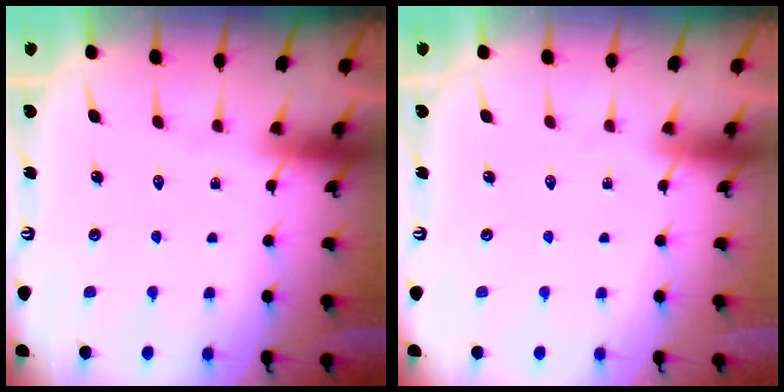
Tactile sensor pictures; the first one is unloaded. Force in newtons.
{"total": 0.0}